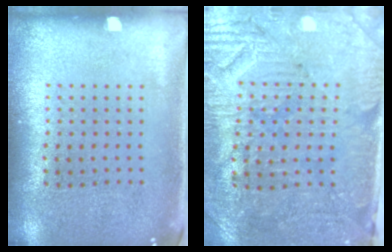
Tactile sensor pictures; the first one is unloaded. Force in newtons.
{"total": 3.3, "press": 3.1, "slide": 1.2}